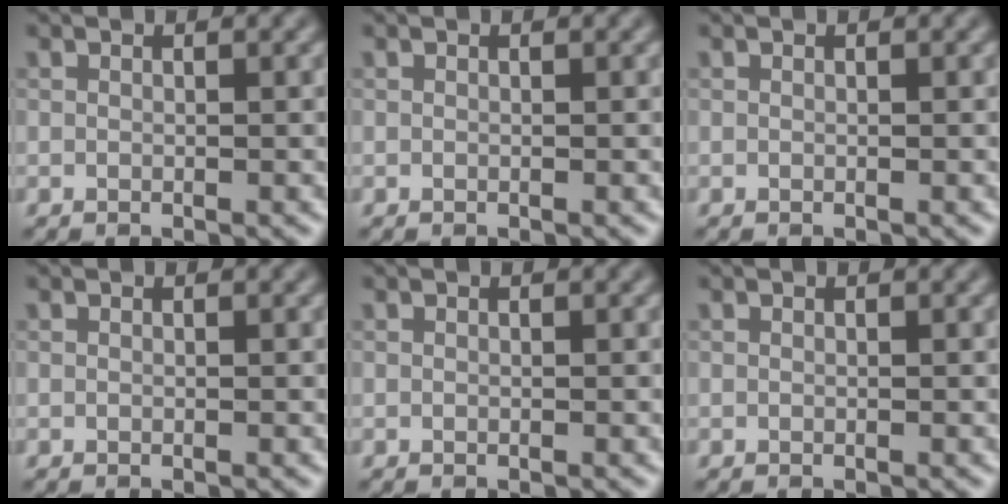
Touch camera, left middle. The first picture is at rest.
{"total": 0.0}
{"total": 0.0}
{"total": 0.0}
{"total": 0.0}
{"total": 0.0}